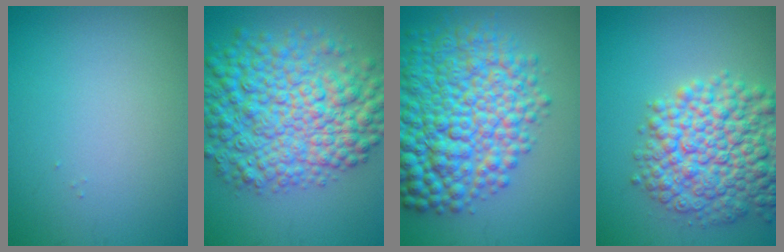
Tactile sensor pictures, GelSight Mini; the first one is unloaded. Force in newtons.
{"total": 10.9, "press": 10.9, "slide": 0.1}
{"total": 12.0, "press": 11.9, "slide": 0.2}
{"total": 9.7, "press": 9.7, "slide": 0.4}